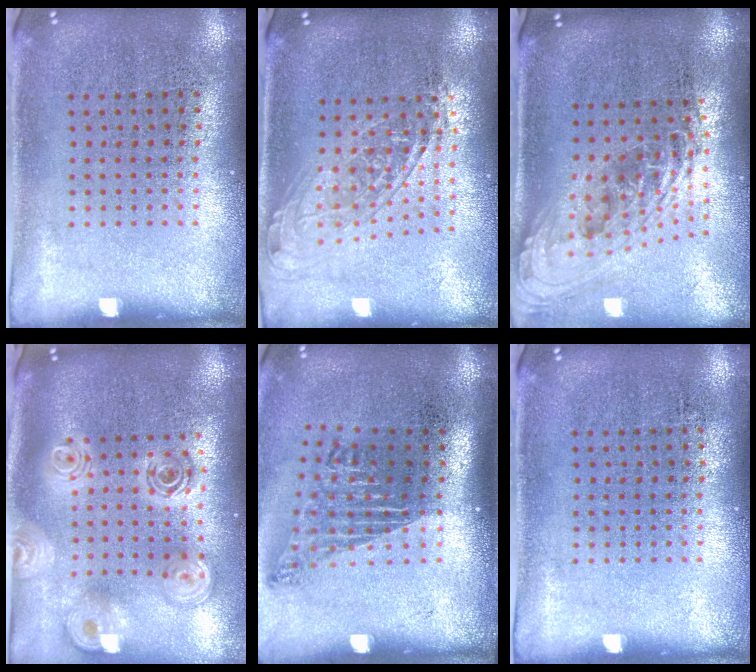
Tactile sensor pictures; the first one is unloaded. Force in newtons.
{"total": 1.5, "press": 1.3, "slide": 0.9}
{"total": 2.3, "press": 1.6, "slide": 1.6}
{"total": 2.6, "press": 1.9, "slide": 1.8}
{"total": 1.7, "press": 1.1, "slide": 1.3}
{"total": 0.0}